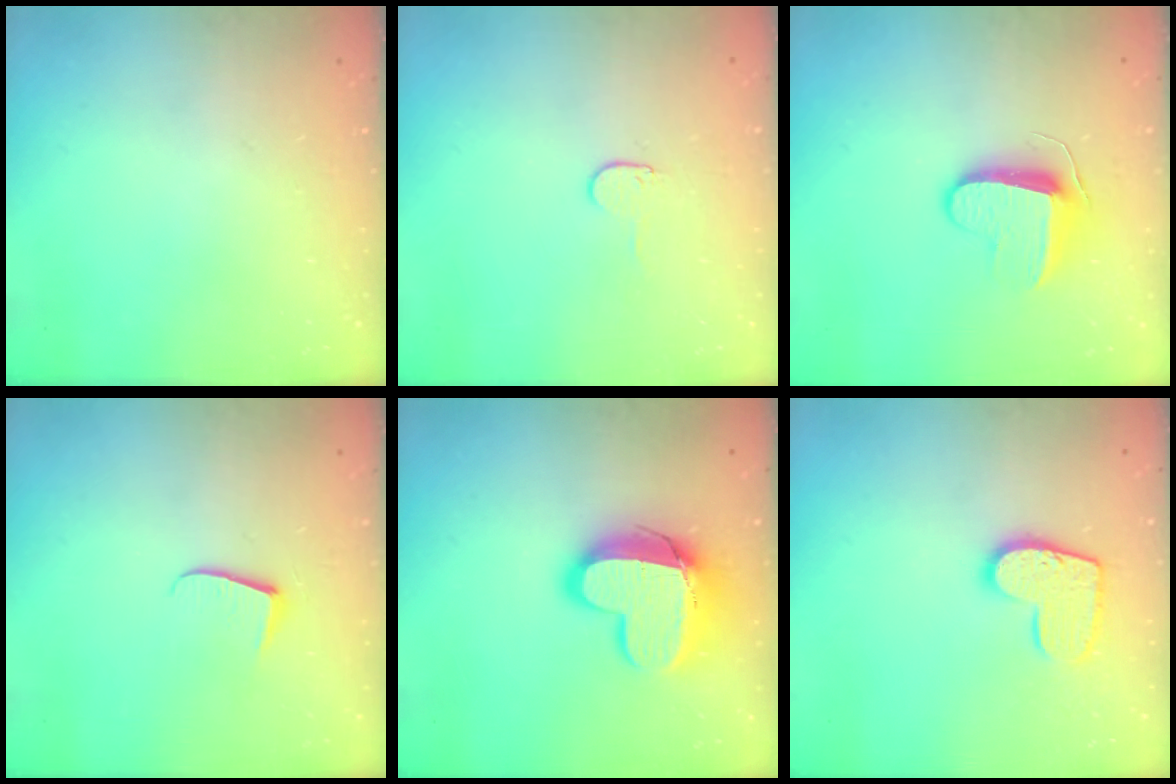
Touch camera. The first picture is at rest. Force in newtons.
{"total": 4.5, "press": 4.5, "slide": 0.5}
{"total": 8.8, "press": 8.7, "slide": 0.5}
{"total": 5.4, "press": 5.4, "slide": 0.5}
{"total": 15.0, "press": 14.9, "slide": 1.3}
{"total": 12.0, "press": 11.9, "slide": 0.7}